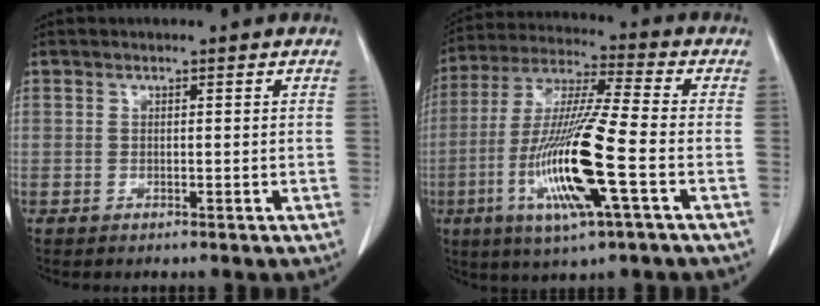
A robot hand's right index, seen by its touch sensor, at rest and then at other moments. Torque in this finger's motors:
{"motor_torque": [2.14, 0.00, 0.97, 0.21]}